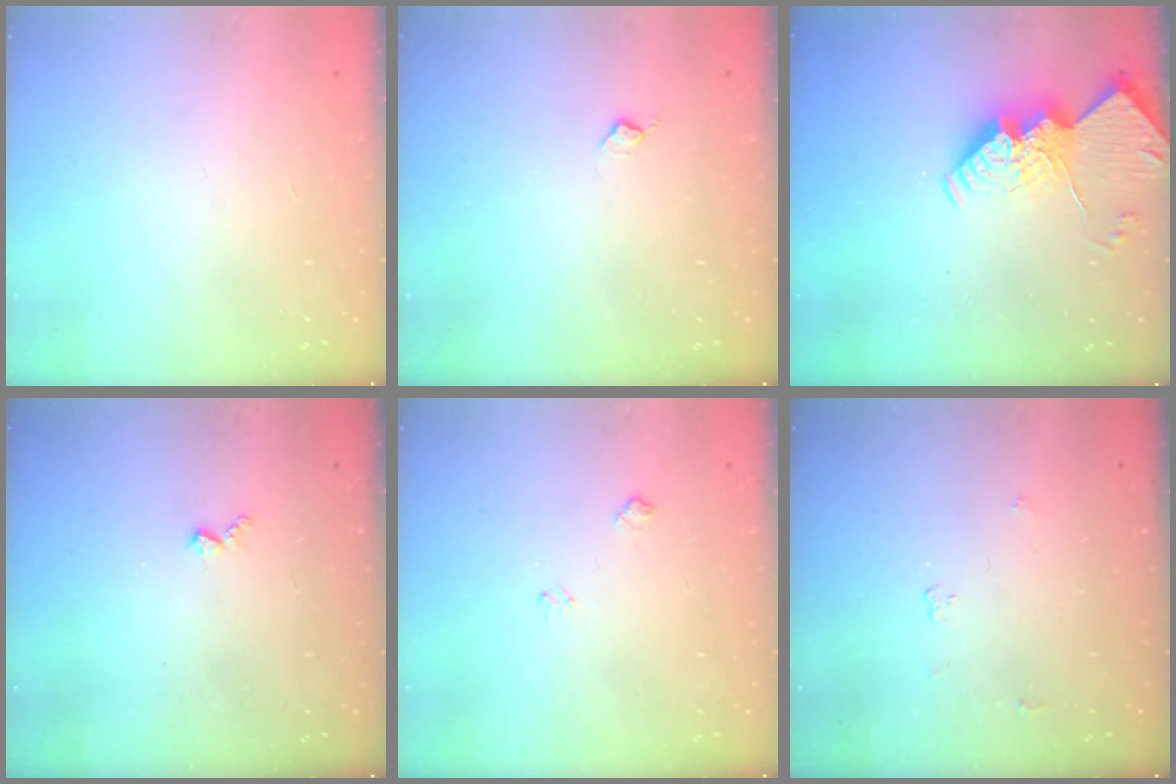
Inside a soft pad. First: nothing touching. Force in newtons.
{"total": 4.1, "press": 4.0, "slide": 0.5}
{"total": 15.2, "press": 15.2, "slide": 1.4}
{"total": 4.0, "press": 3.9, "slide": 0.5}
{"total": 4.7, "press": 4.6, "slide": 0.7}
{"total": 3.5, "press": 3.4, "slide": 0.6}